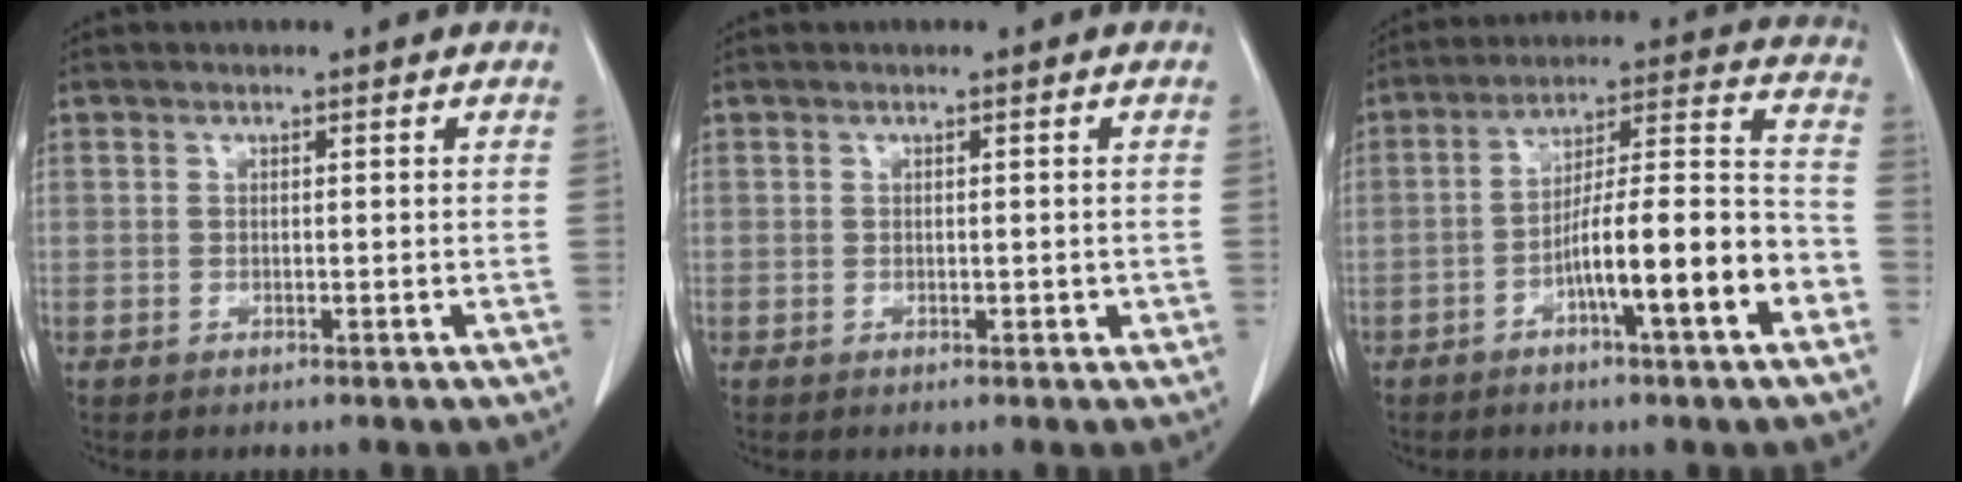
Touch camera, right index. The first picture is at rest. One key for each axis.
{"total": 1.1, "fx": -0.3, "fy": 0.7, "fz": 0.8, "tx": -0.008, "ty": 0.001, "tz": -0.002}
{"total": 14.3, "fx": -5.9, "fy": 1.2, "fz": 13.0, "tx": -0.204, "ty": 0.018, "tz": -0.092}